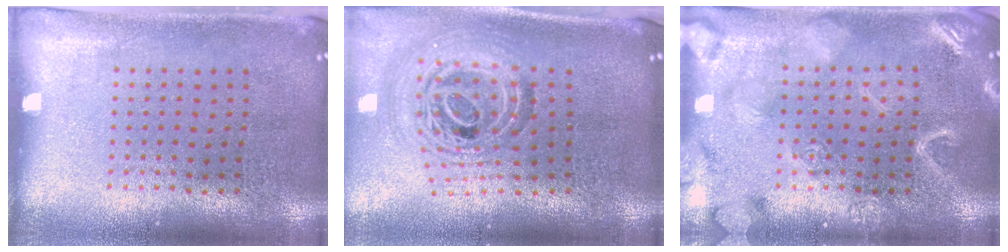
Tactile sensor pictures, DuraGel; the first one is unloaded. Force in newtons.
{"total": 1.9, "press": 1.5, "slide": 1.2}
{"total": 4.2, "press": 4.2, "slide": 0.6}